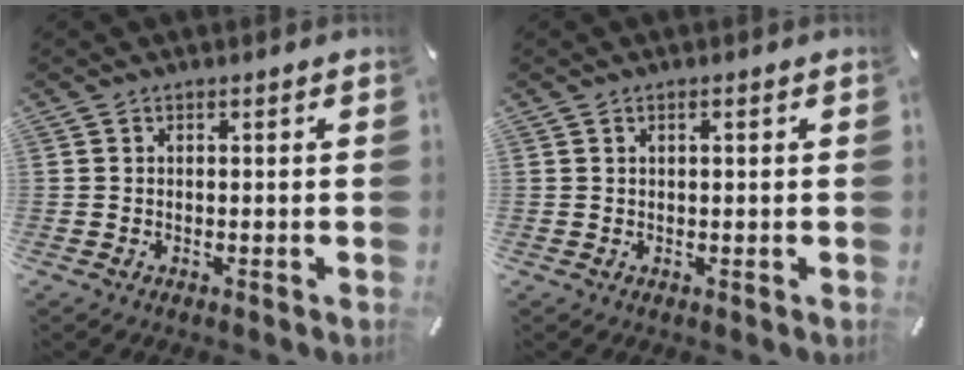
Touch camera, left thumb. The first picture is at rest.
{"total": 0.9, "force": [0.3, 0.2, 0.8], "torque": [-0.015, 0.002, 0.004]}